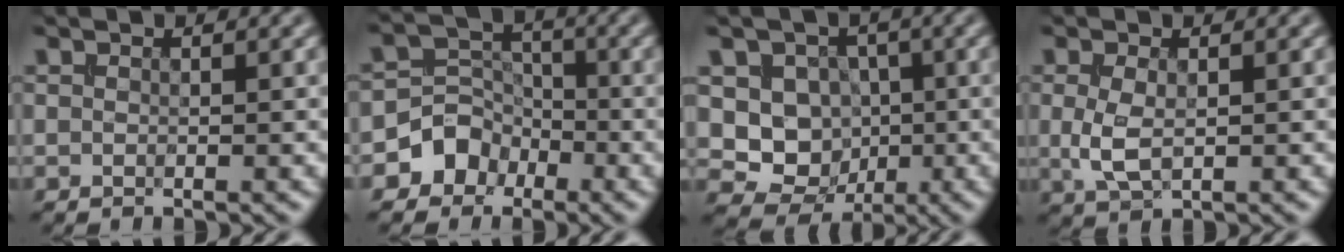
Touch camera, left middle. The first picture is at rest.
{"total": 3.5, "force": [-1.8, 2.9, 0.6], "torque": [0.008, 0.010, -0.038]}
{"total": 6.7, "force": [0.3, 6.1, 2.8], "torque": [-0.023, -0.007, -0.012]}
{"total": 2.9, "force": [0.0, 1.6, 2.4], "torque": [-0.056, -0.003, 0.004]}